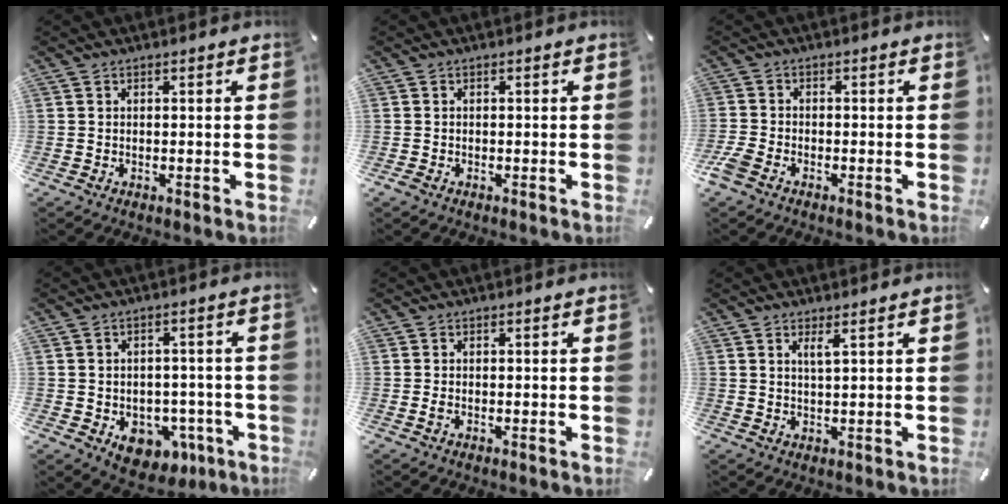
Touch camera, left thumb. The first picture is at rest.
{"total": 0.6, "force": [-0.4, 0.5, 0.2], "torque": [-0.002, 0.002, -0.010]}
{"total": 3.2, "force": [-2.2, 1.6, 1.5], "torque": [-0.043, 0.003, -0.046]}
{"total": 8.4, "force": [-2.9, 6.8, 3.9], "torque": [-0.033, 0.017, -0.041]}
{"total": 0.9, "force": [-0.3, 0.5, 0.7], "torque": [-0.015, -0.001, -0.006]}
{"total": 2.5, "force": [1.6, 0.1, 1.9], "torque": [-0.041, -0.001, 0.027]}